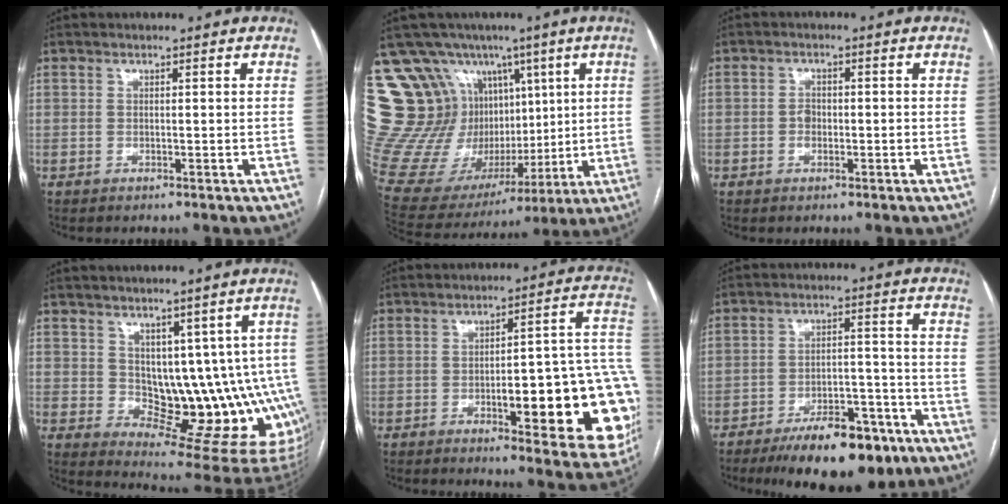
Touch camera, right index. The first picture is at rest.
{"total": 25.7, "force": [9.3, 20.2, 12.9], "torque": [-0.263, 0.094, 0.195]}
{"total": 1.8, "force": [-0.5, 1.2, 1.2], "torque": [-0.020, 0.004, -0.007]}
{"total": 12.5, "force": [1.5, 7.3, 10.0], "torque": [-0.102, 0.003, 0.041]}
{"total": 21.7, "force": [-5.1, 4.6, 20.6], "torque": [-0.165, 0.027, -0.046]}
{"total": 14.1, "force": [-9.8, 5.0, 8.8], "torque": [-0.121, 0.015, -0.149]}